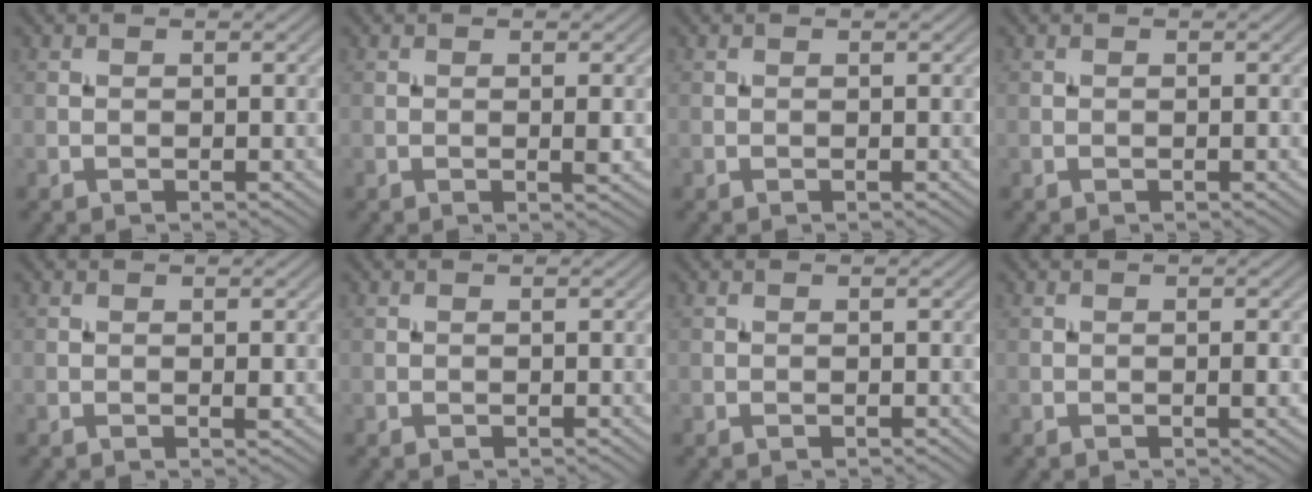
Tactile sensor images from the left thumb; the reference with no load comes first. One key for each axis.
{"total": 0.9, "fx": 0.0, "fy": 0.0, "fz": 0.9, "tx": -0.018, "ty": -0.001, "tz": -0.002}
{"total": 0.0}
{"total": 0.0}
{"total": 0.5, "fx": 0.0, "fy": 0.0, "fz": 0.5, "tx": -0.012, "ty": -0.003, "tz": -0.001}
{"total": 0.0}
{"total": 0.0}
{"total": 0.7, "fx": -0.1, "fy": 0.0, "fz": 0.7, "tx": -0.012, "ty": 0.001, "tz": -0.002}